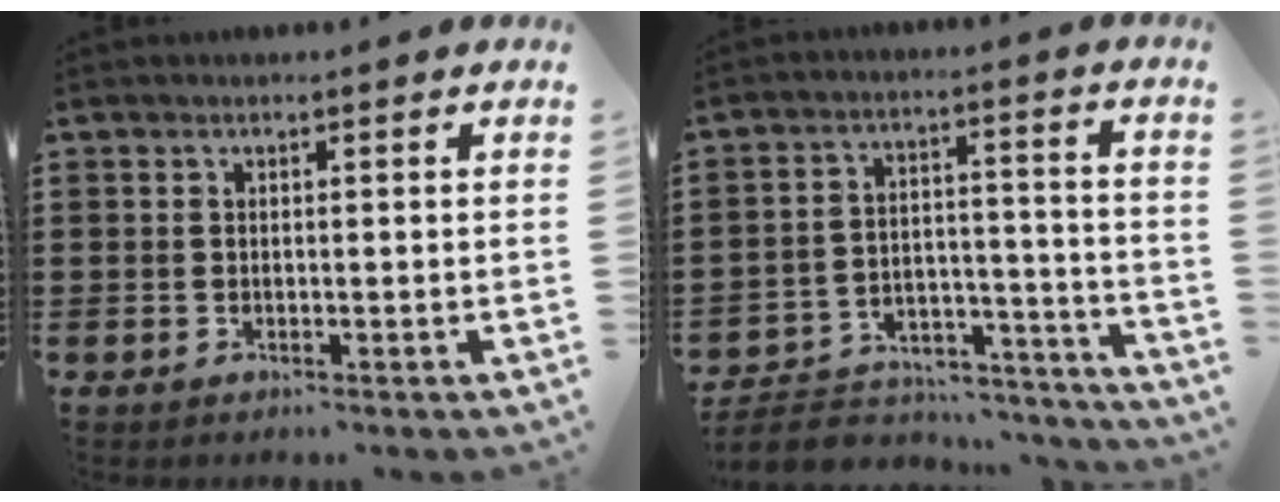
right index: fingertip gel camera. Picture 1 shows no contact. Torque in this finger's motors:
{"motor_torque": [-0.99, -1.01, -0.40, -0.02]}